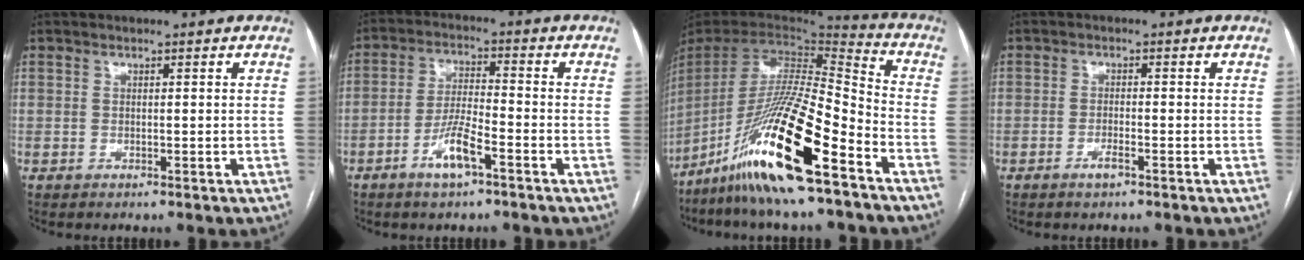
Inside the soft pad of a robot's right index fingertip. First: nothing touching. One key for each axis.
{"total": 6.6, "fx": -3.7, "fy": 1.0, "fz": 5.4, "tx": -0.111, "ty": 0.000, "tz": -0.069}
{"total": 21.0, "fx": -13.6, "fy": 0.9, "fz": 16.0, "tx": -0.331, "ty": -0.021, "tz": -0.255}
{"total": 1.9, "fx": -1.2, "fy": 0.2, "fz": 1.5, "tx": -0.027, "ty": 0.000, "tz": -0.023}